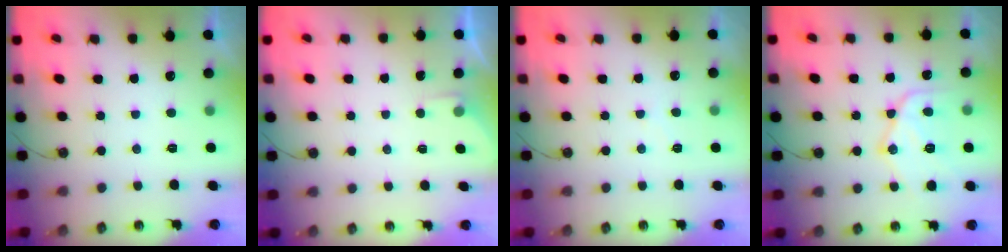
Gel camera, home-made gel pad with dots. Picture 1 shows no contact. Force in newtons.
{"total": 2.0, "press": 2.0, "slide": 0.4}
{"total": 5.5, "press": 5.4, "slide": 0.8}
{"total": 14.3, "press": 14.3, "slide": 1.1}